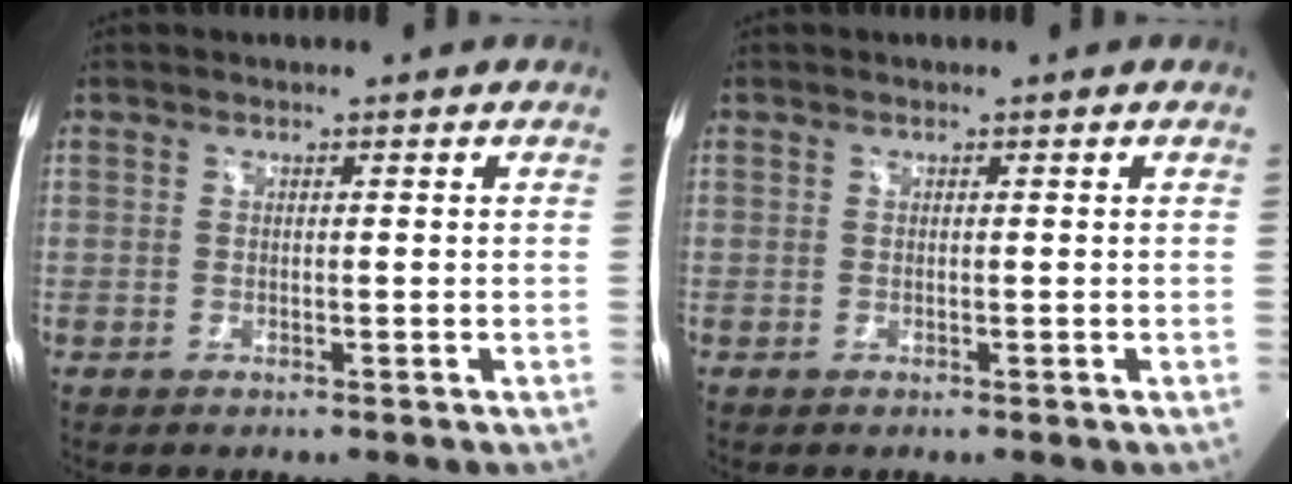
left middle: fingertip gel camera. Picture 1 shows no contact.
{"total": 0.0}